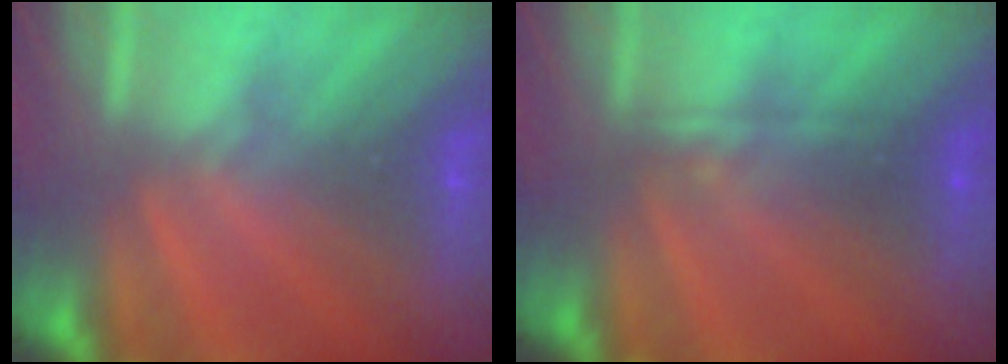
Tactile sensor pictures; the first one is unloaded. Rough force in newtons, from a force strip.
{"total": 2.3}